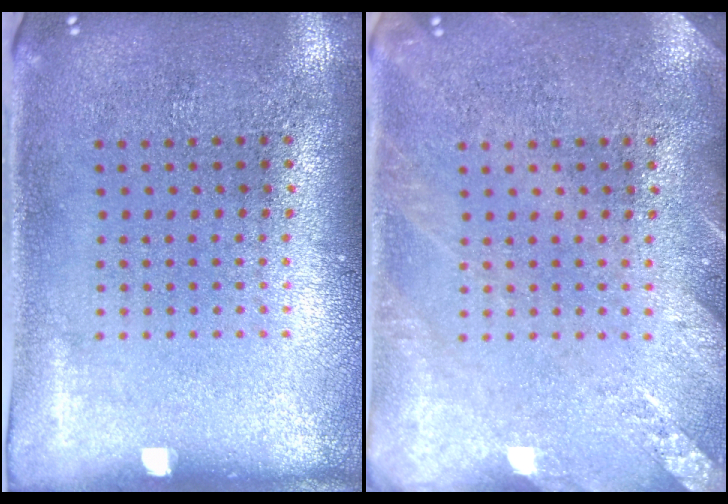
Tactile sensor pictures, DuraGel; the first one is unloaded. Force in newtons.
{"total": 2.1, "press": 2.1, "slide": 0.2}